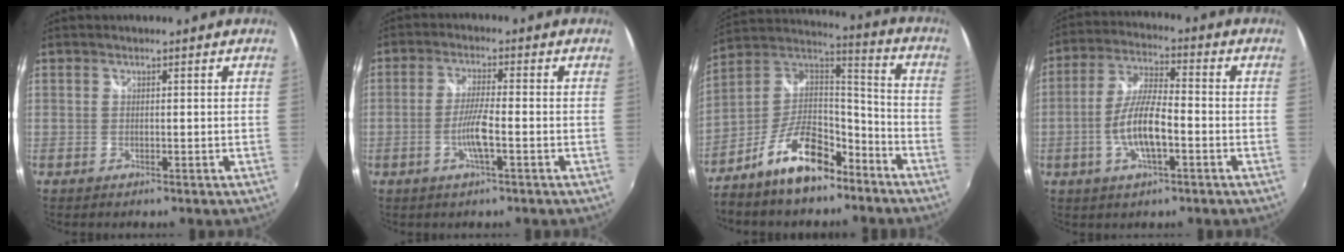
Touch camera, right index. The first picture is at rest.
{"total": 5.0, "force": [-1.9, 0.1, 4.6], "torque": [-0.094, -0.004, -0.036]}
{"total": 16.0, "force": [-9.8, 7.1, 10.4], "torque": [-0.203, 0.019, -0.167]}
{"total": 9.7, "force": [-3.0, 2.8, 8.8], "torque": [-0.182, 0.002, -0.056]}